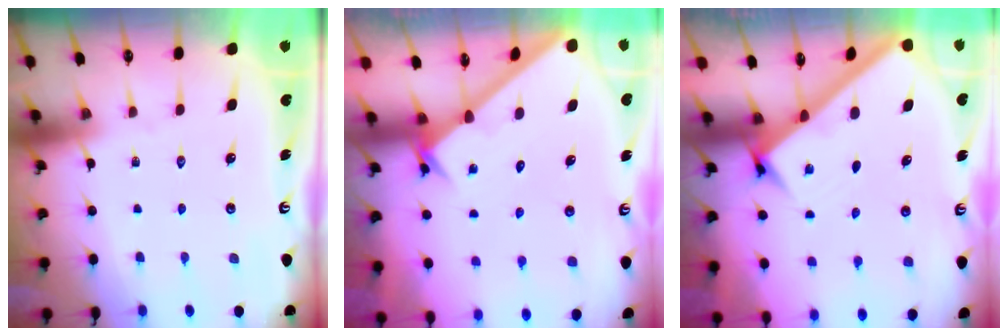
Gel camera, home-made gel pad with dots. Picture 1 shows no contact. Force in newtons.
{"total": 1.9, "press": 1.9, "slide": 0.2}
{"total": 3.2, "press": 3.1, "slide": 0.4}